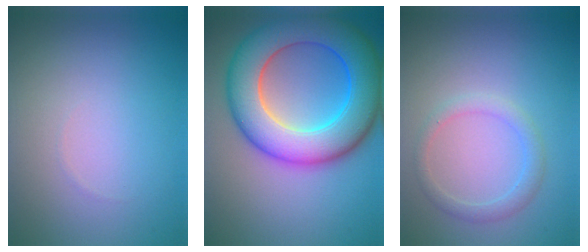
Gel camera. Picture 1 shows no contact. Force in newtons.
{"total": 11.1, "press": 11.1, "slide": 0.5}
{"total": 1.9, "press": 1.9, "slide": 0.1}